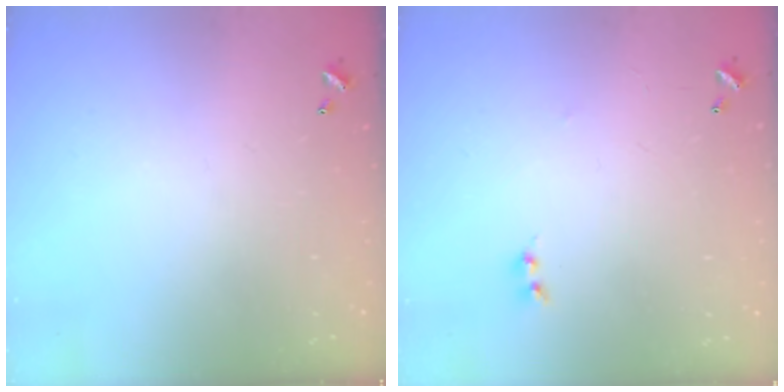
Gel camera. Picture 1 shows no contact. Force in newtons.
{"total": 1.8, "press": 1.8, "slide": 0.3}